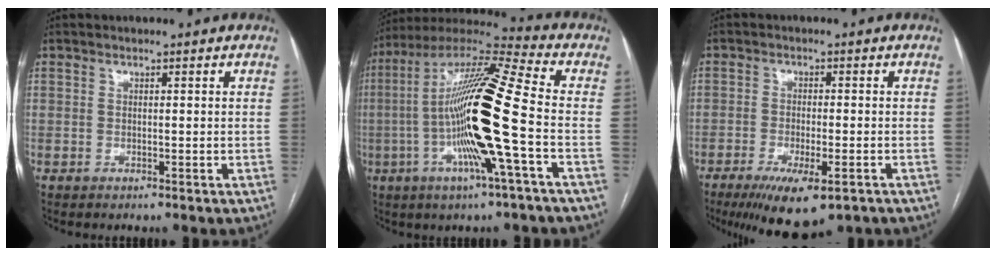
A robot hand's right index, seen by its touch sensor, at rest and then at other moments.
{"total": 19.7, "force": [-3.4, 0.1, 19.5], "torque": [-0.375, -0.003, -0.076]}
{"total": 10.1, "force": [-6.2, 2.6, 7.5], "torque": [-0.122, -0.021, -0.093]}